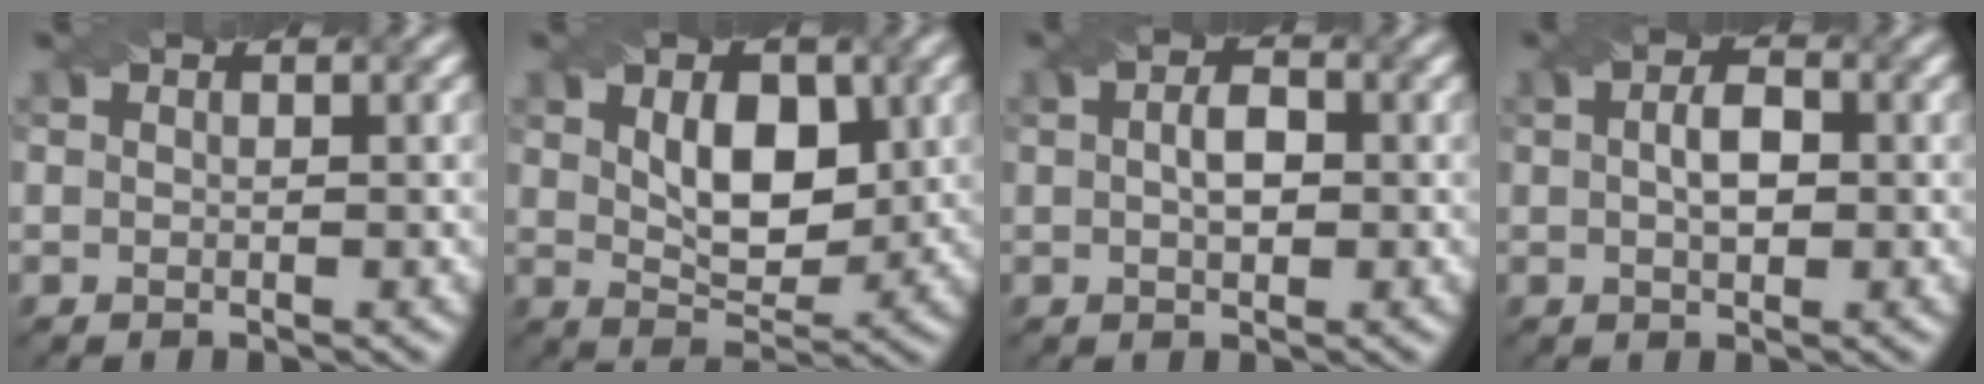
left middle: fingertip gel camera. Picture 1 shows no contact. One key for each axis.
{"total": 5.3, "fx": 1.2, "fy": 3.1, "fz": 4.2, "tx": -0.072, "ty": -0.004, "tz": 0.025}
{"total": 2.4, "fx": -0.1, "fy": 1.3, "fz": 2.0, "tx": -0.040, "ty": 0.006, "tz": -0.001}
{"total": 2.7, "fx": 0.0, "fy": 1.5, "fz": 2.3, "tx": -0.047, "ty": 0.007, "tz": 0.000}